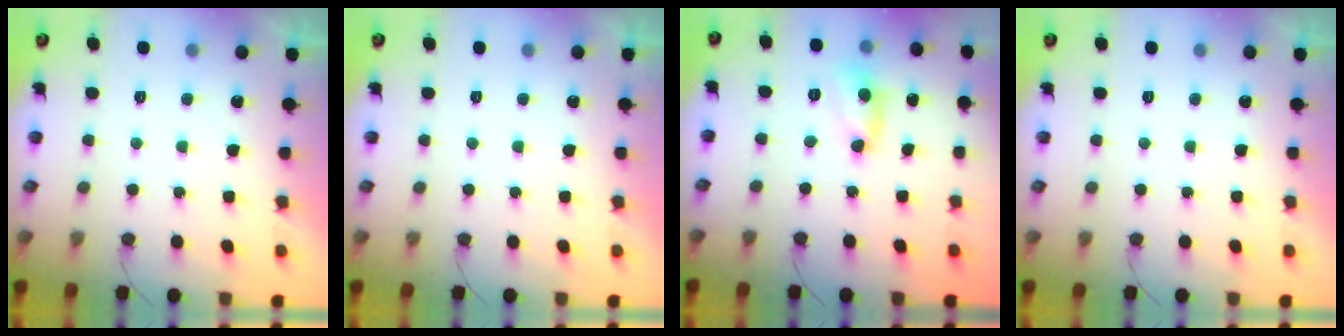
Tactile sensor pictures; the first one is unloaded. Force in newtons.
{"total": 0.0}
{"total": 7.2, "press": 7.1, "slide": 0.5}
{"total": 0.0}